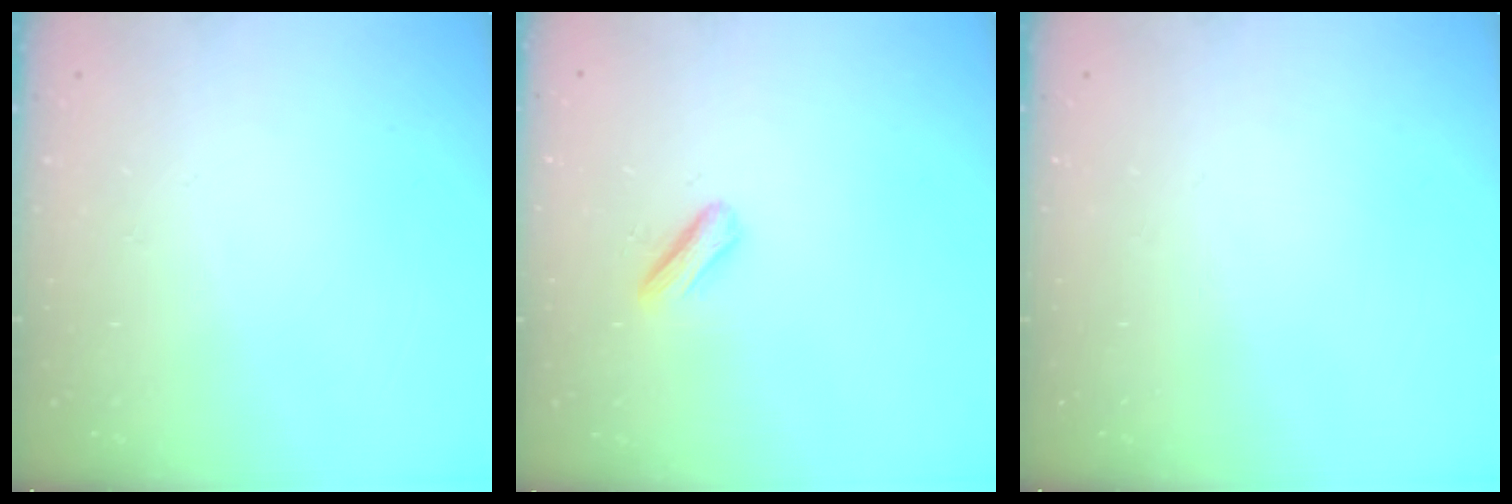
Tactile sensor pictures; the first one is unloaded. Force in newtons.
{"total": 3.5, "press": 3.4, "slide": 0.8}
{"total": 0.0}